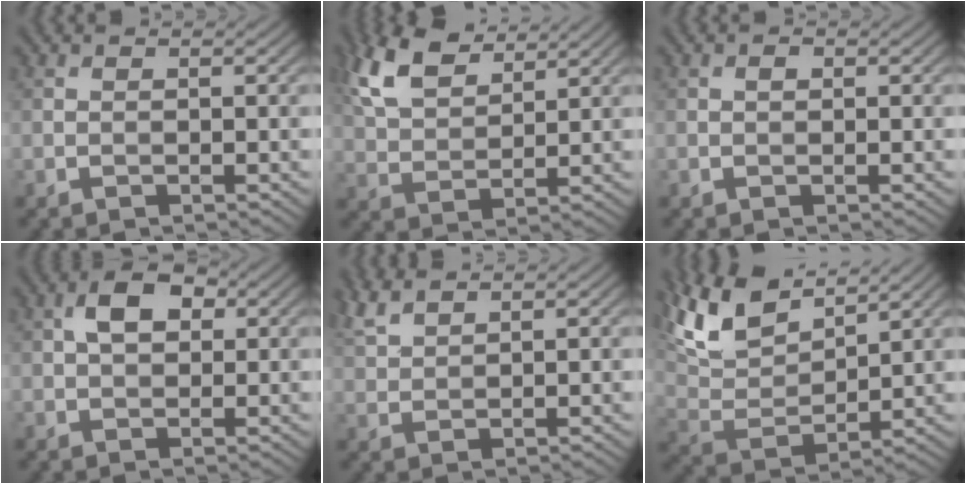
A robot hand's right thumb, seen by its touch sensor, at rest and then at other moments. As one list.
[{"total": 9.1, "force": [5.6, 4.4, 5.7], "torque": [-0.151, 0.016, 0.117]}, {"total": 0.6, "force": [0.0, 0.4, 0.5], "torque": [-0.009, 0.002, -0.001]}, {"total": 4.8, "force": [1.3, 3.0, 3.5], "torque": [-0.064, 0.010, 0.015]}, {"total": 3.8, "force": [3.1, 0.8, 1.9], "torque": [-0.052, 0.010, 0.073]}, {"total": 12.4, "force": [8.5, 4.7, 7.7], "torque": [-0.200, 0.015, 0.168]}]